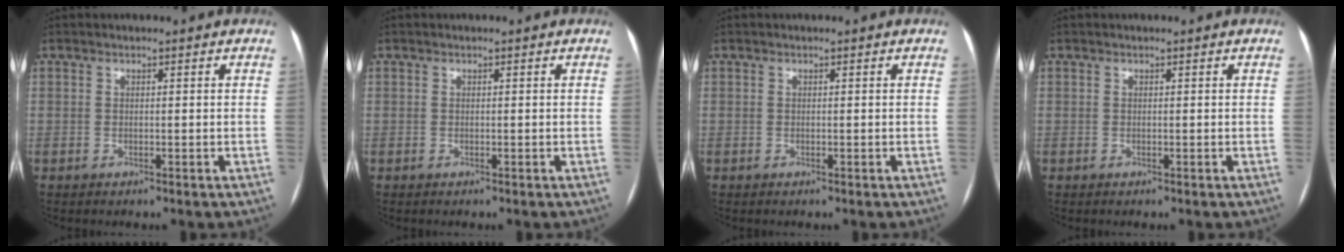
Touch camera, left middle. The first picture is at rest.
{"total": 0.0}
{"total": 0.0}
{"total": 0.0}